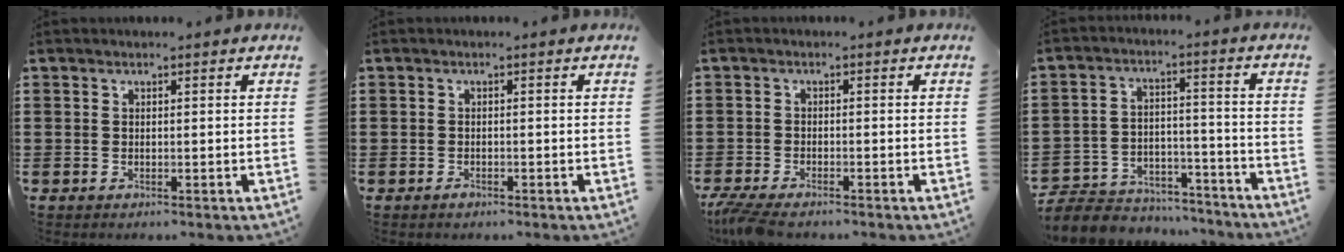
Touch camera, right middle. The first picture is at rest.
{"total": 0.0}
{"total": 3.0, "force": [-2.7, 0.4, 1.3], "torque": [-0.044, -0.007, -0.060]}
{"total": 6.4, "force": [-6.1, 1.8, 0.5], "torque": [-0.020, 0.015, -0.125]}